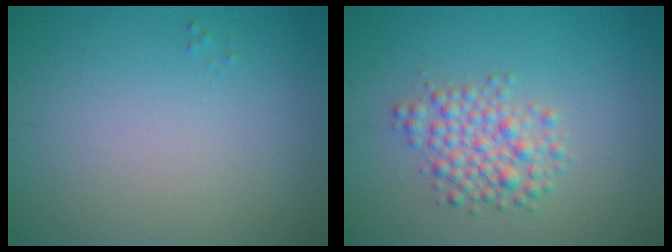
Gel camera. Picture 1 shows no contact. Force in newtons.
{"total": 3.4, "press": 3.4, "slide": 0.1}